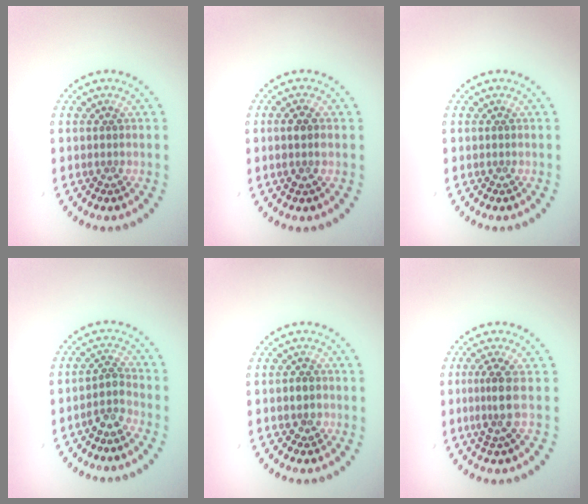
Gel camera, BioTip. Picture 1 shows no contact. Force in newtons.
{"total": 1.7, "press": 1.5, "slide": 0.7}
{"total": 0.0}
{"total": 2.0, "press": 1.4, "slide": 1.4}
{"total": 1.2, "press": 1.1, "slide": 0.5}
{"total": 2.7, "press": 1.9, "slide": 1.9}